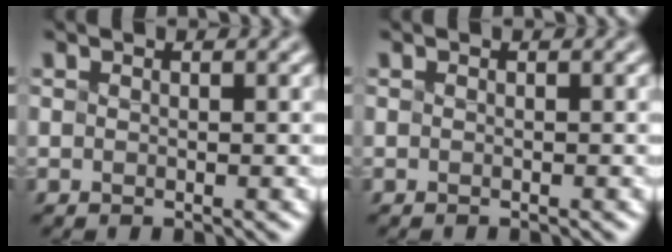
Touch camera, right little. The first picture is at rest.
{"total": 0.6, "force": [-0.6, 0.1, 0.2], "torque": [0.003, -0.001, -0.009]}